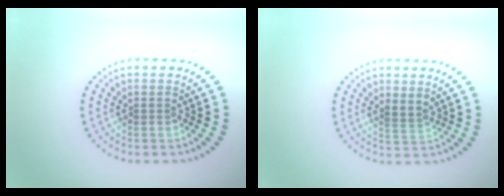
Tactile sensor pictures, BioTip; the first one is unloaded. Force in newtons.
{"total": 1.3, "press": 1.0, "slide": 0.8}